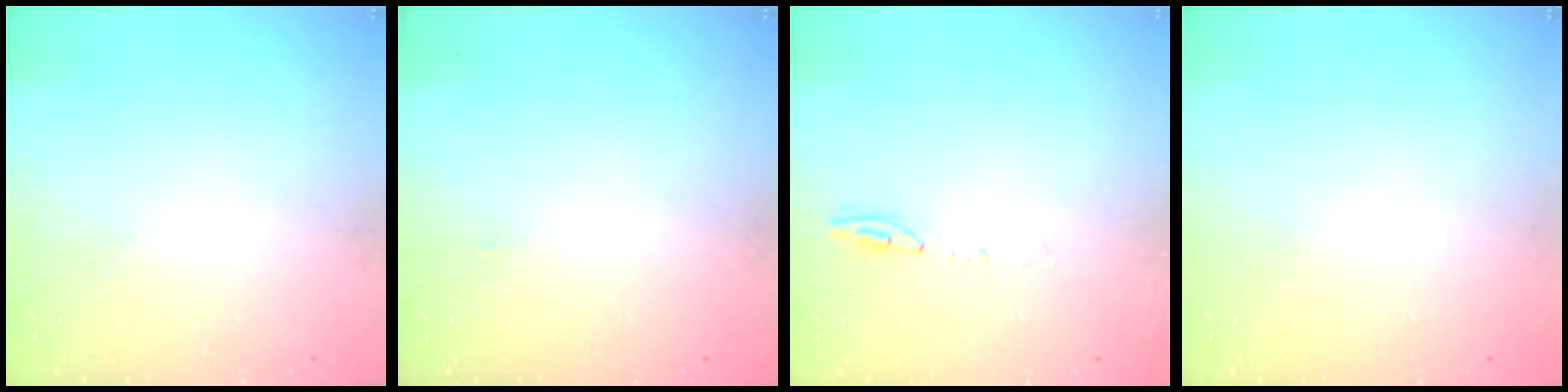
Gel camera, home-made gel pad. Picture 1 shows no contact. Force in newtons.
{"total": 15.5, "press": 3.5, "slide": 15.1}
{"total": 5.7, "press": 5.7, "slide": 0.7}
{"total": 1.0, "press": 0.0, "slide": 1.0}